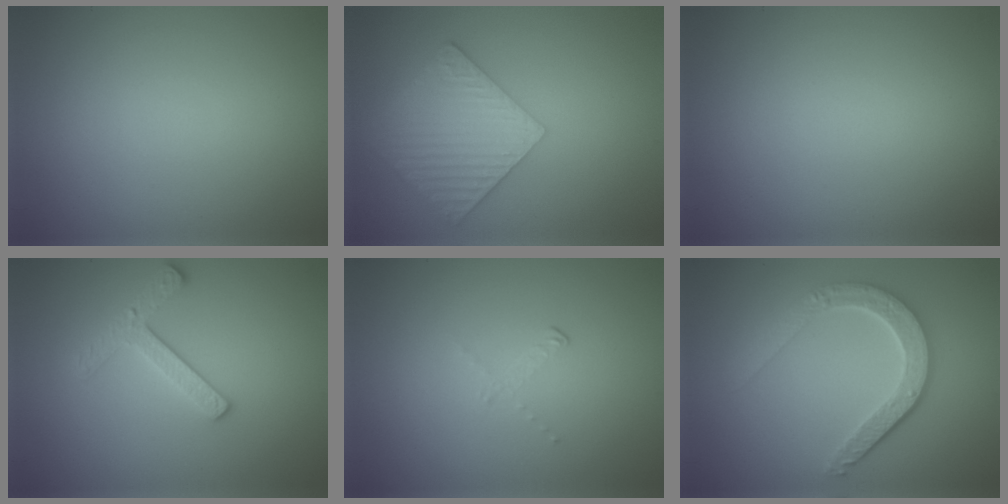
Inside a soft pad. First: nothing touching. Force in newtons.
{"total": 6.1, "press": 4.8, "slide": 3.8}
{"total": 0.0}
{"total": 2.5, "press": 2.4, "slide": 0.4}
{"total": 0.8, "press": 0.3, "slide": 0.7}
{"total": 4.7, "press": 3.6, "slide": 3.0}